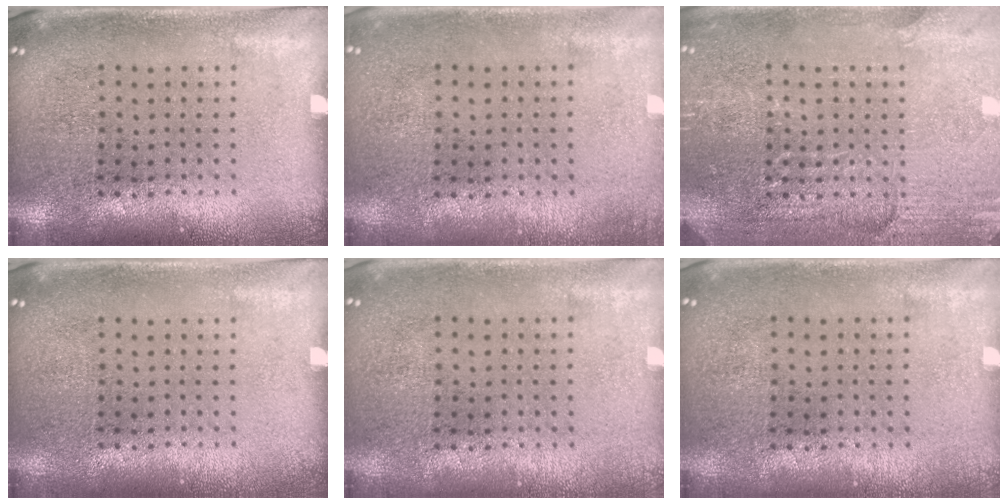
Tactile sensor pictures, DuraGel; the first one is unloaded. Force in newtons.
{"total": 0.5, "press": 0.5, "slide": 0.1}
{"total": 2.9, "press": 2.9, "slide": 0.2}
{"total": 0.0}
{"total": 0.0}
{"total": 0.0}